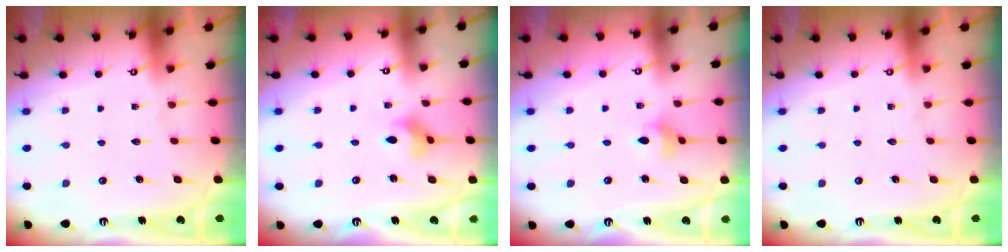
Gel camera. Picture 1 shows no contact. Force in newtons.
{"total": 3.4, "press": 3.3, "slide": 0.5}
{"total": 4.1, "press": 4.0, "slide": 0.7}
{"total": 0.0}